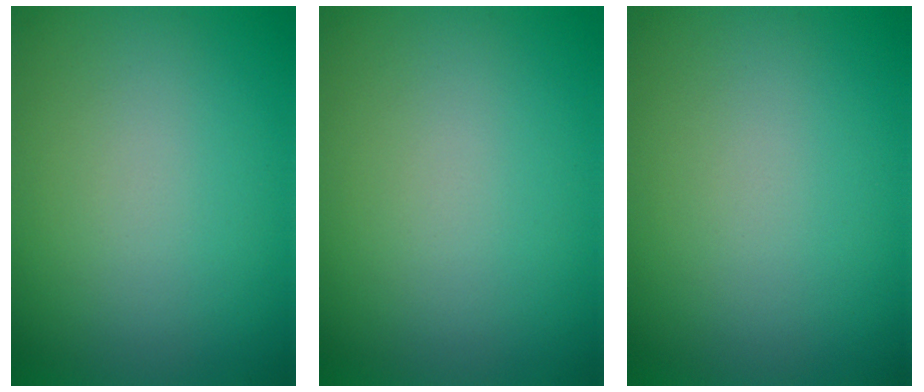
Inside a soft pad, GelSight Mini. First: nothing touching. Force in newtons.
{"total": 0.0}
{"total": 0.0}